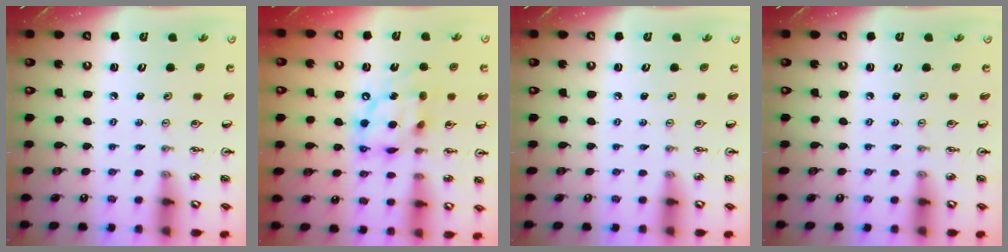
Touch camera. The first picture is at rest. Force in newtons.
{"total": 12.7, "press": 12.6, "slide": 1.0}
{"total": 0.0}
{"total": 0.0}